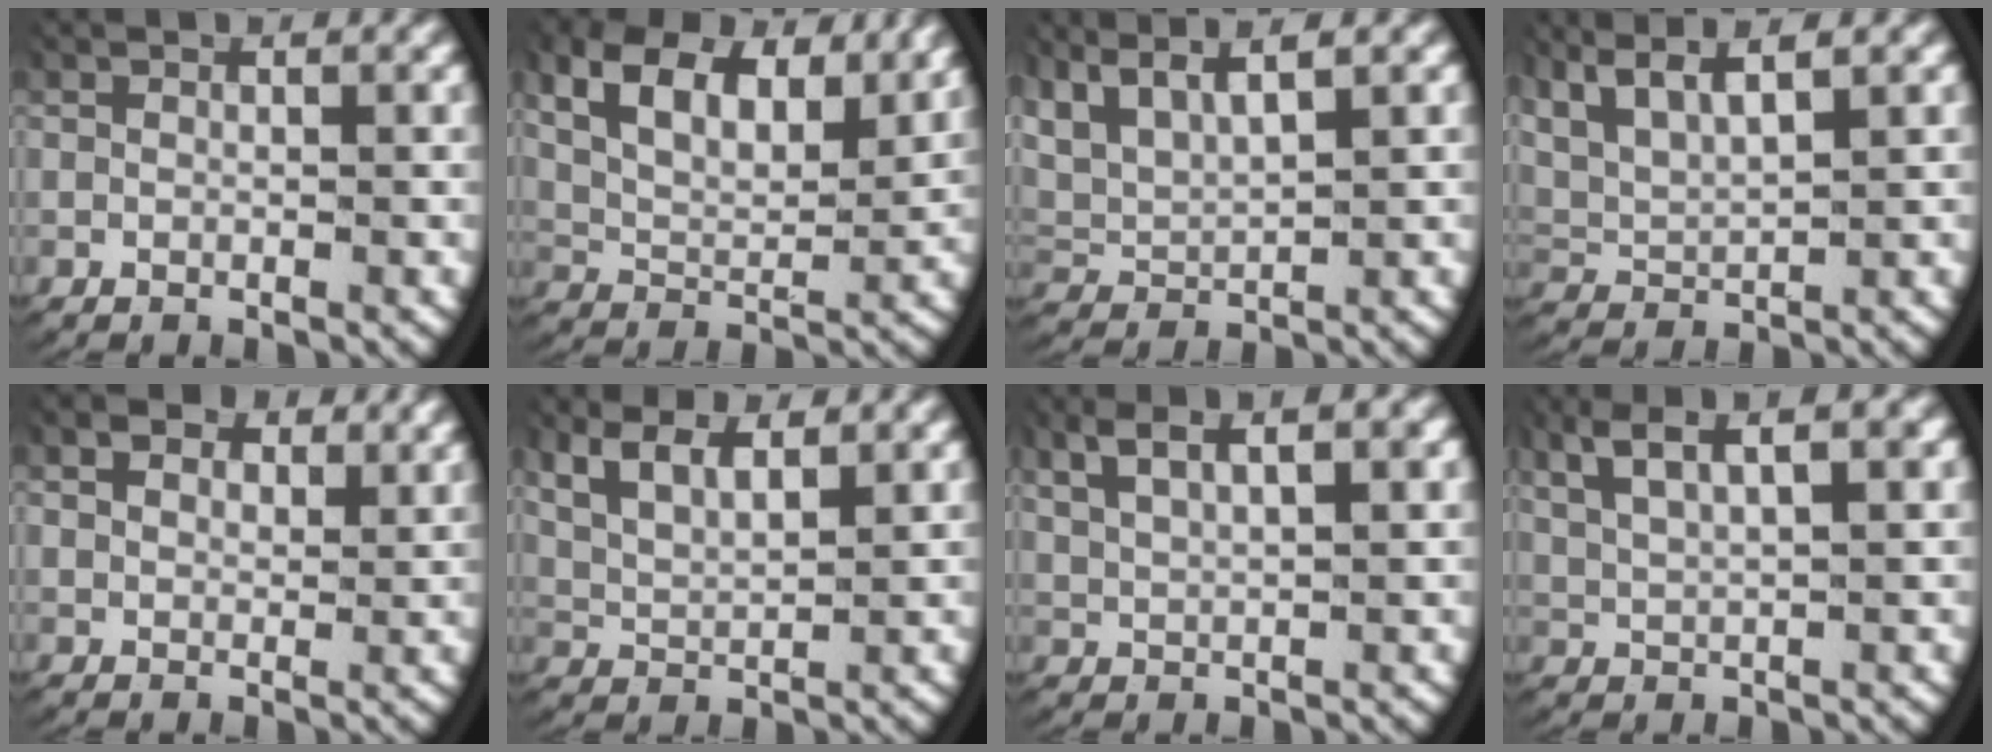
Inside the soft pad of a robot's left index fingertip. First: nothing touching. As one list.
[{"total": 8.8, "force": [4.2, 5.6, 5.4], "torque": [-0.110, -0.004, 0.065]}, {"total": 6.6, "force": [3.2, 4.3, 3.8], "torque": [-0.096, 0.006, 0.053]}, {"total": 7.1, "force": [3.8, 4.5, 4.1], "torque": [-0.095, 0.007, 0.061]}, {"total": 2.0, "force": [1.4, 1.1, 1.0], "torque": [-0.017, -0.008, 0.027]}, {"total": 5.3, "force": [2.3, 3.6, 3.1], "torque": [-0.073, -0.002, 0.039]}, {"total": 4.6, "force": [2.8, 1.8, 3.1], "torque": [-0.053, 0.015, 0.052]}, {"total": 5.4, "force": [3.4, 2.1, 3.7], "torque": [-0.065, 0.018, 0.060]}]